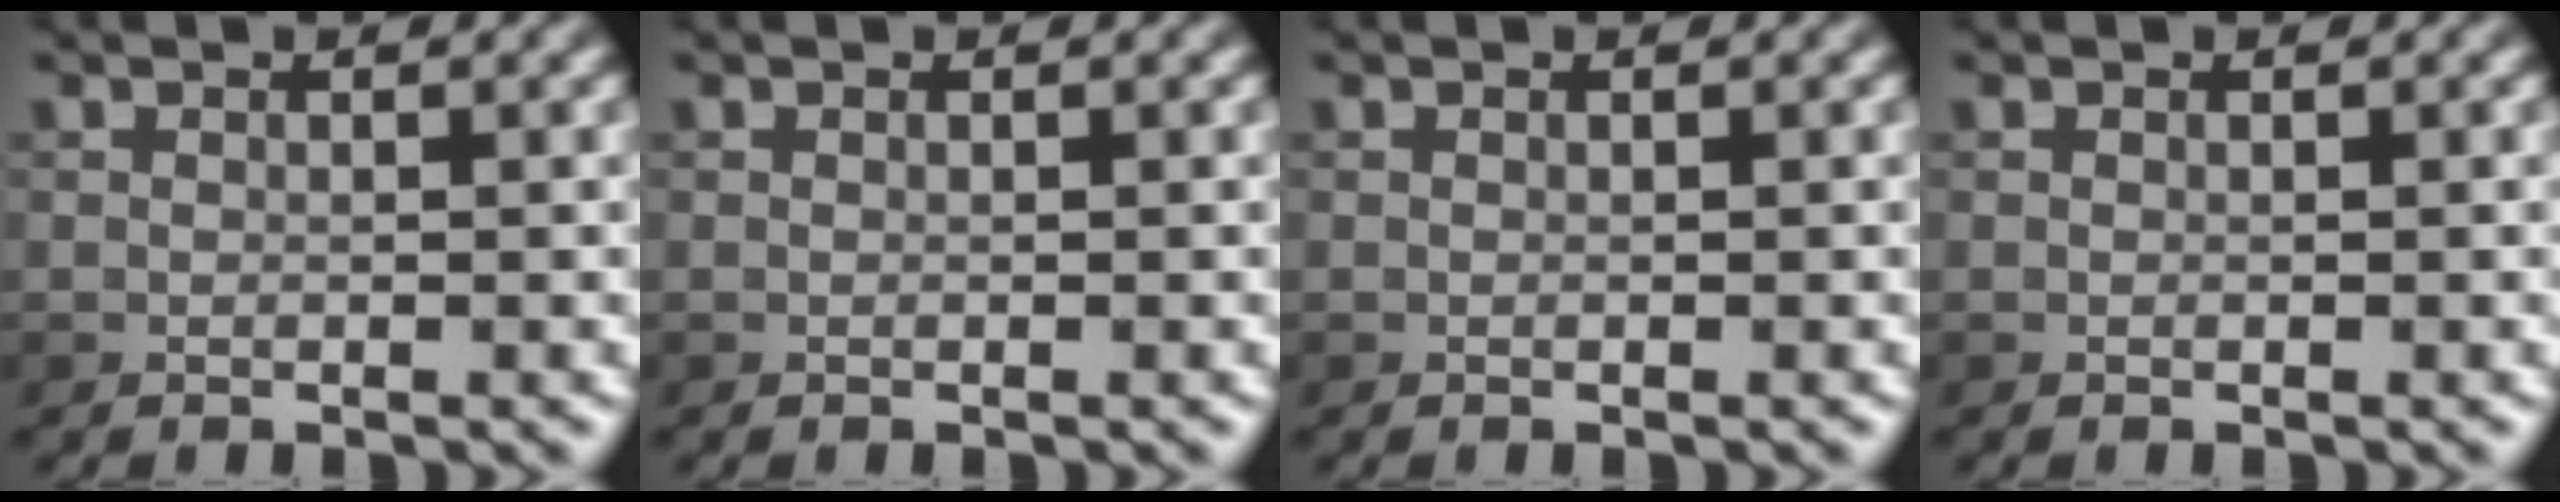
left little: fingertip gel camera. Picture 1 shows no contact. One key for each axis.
{"total": 0.0}
{"total": 0.0}
{"total": 0.0}